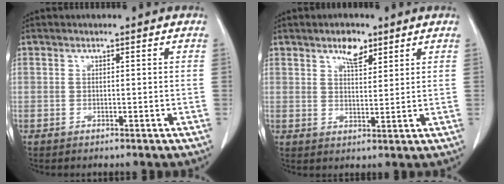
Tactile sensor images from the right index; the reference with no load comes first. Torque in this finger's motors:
{"motor_torque": [-0.04, 0.25, -0.03, 0.00]}